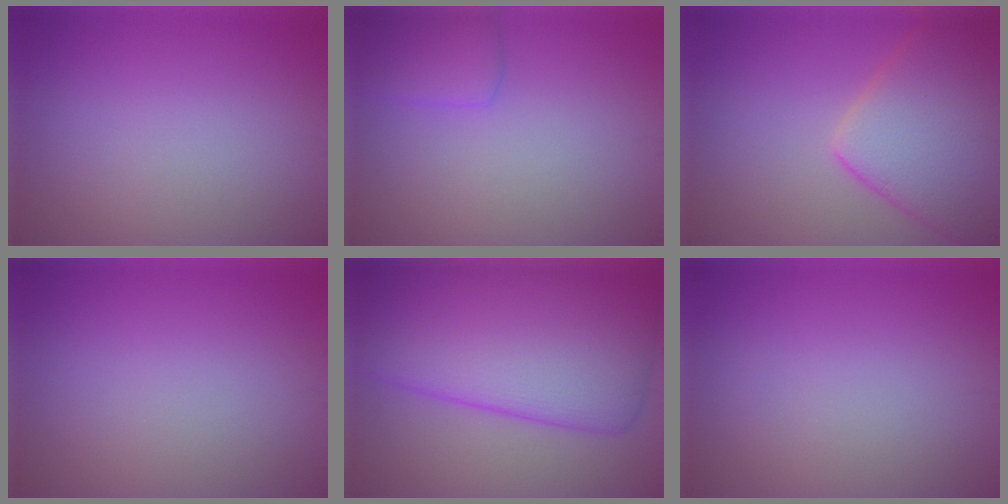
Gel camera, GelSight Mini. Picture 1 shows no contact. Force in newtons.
{"total": 2.5, "press": 2.5, "slide": 0.2}
{"total": 10.1, "press": 10.1, "slide": 0.6}
{"total": 0.0}
{"total": 13.2, "press": 13.2, "slide": 0.6}
{"total": 0.0}